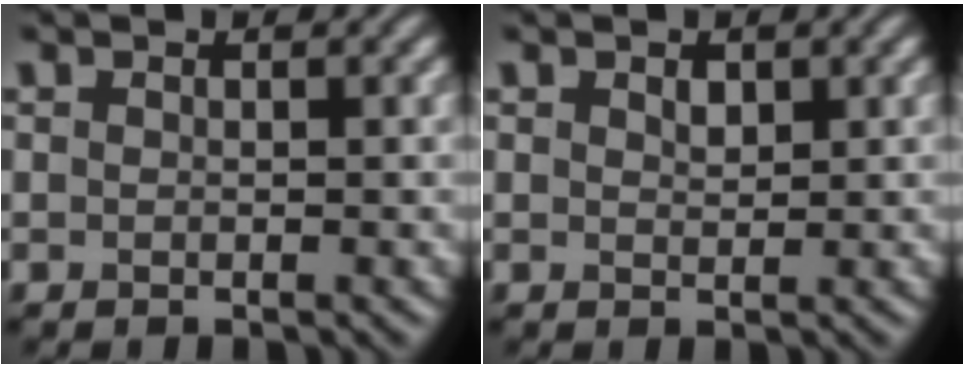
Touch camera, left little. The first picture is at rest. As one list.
[{"total": 1.0, "force": [0.6, 0.6, 0.6], "torque": [-0.011, -0.001, 0.011]}]